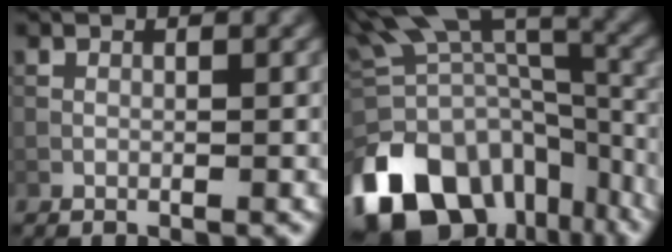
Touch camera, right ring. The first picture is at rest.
{"total": 16.7, "force": [-9.0, 9.9, 10.0], "torque": [-0.237, -0.020, -0.131]}